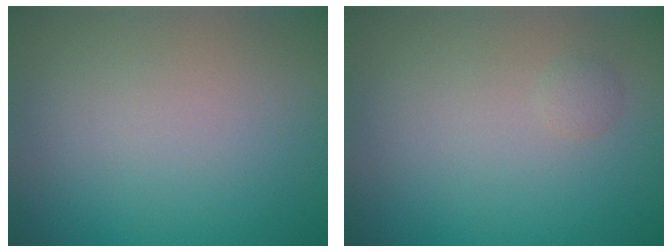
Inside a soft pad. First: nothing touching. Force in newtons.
{"total": 0.7, "press": 0.7, "slide": 0.0}